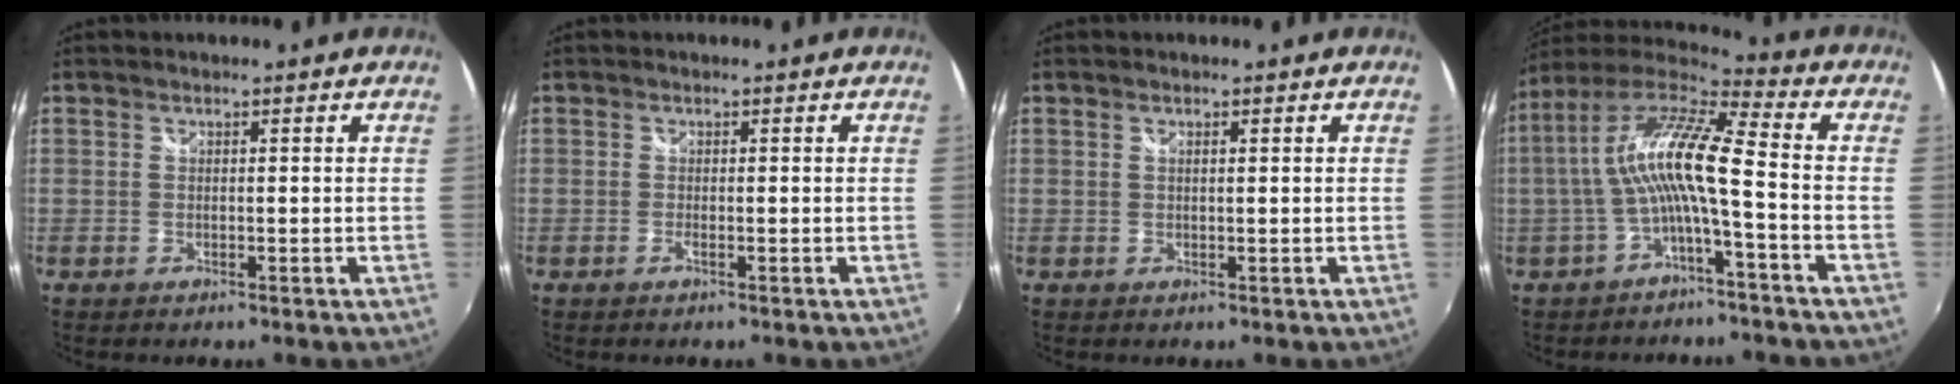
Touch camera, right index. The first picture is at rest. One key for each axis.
{"total": 0.8, "fx": -0.5, "fy": -0.1, "fz": 0.6, "tx": -0.010, "ty": -0.001, "tz": -0.011}
{"total": 0.6, "fx": 0.4, "fy": 0.0, "fz": 0.5, "tx": -0.011, "ty": 0.002, "tz": 0.006}
{"total": 12.3, "fx": -1.7, "fy": 1.0, "fz": 12.1, "tx": -0.238, "ty": 0.017, "tz": -0.034}